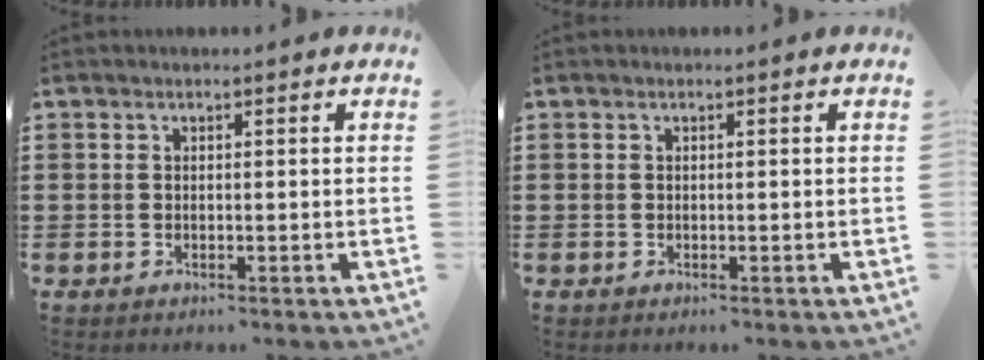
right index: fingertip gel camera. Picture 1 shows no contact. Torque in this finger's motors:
{"motor_torque": [0.02, 0.69, 0.00, 0.00]}